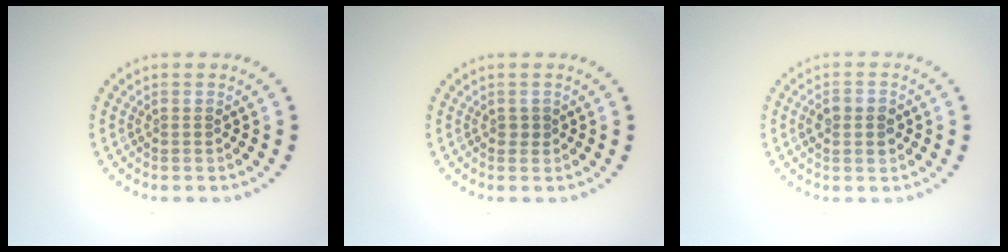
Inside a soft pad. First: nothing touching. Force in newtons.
{"total": 0.7, "press": 0.7, "slide": 0.1}
{"total": 2.8, "press": 2.8, "slide": 0.1}